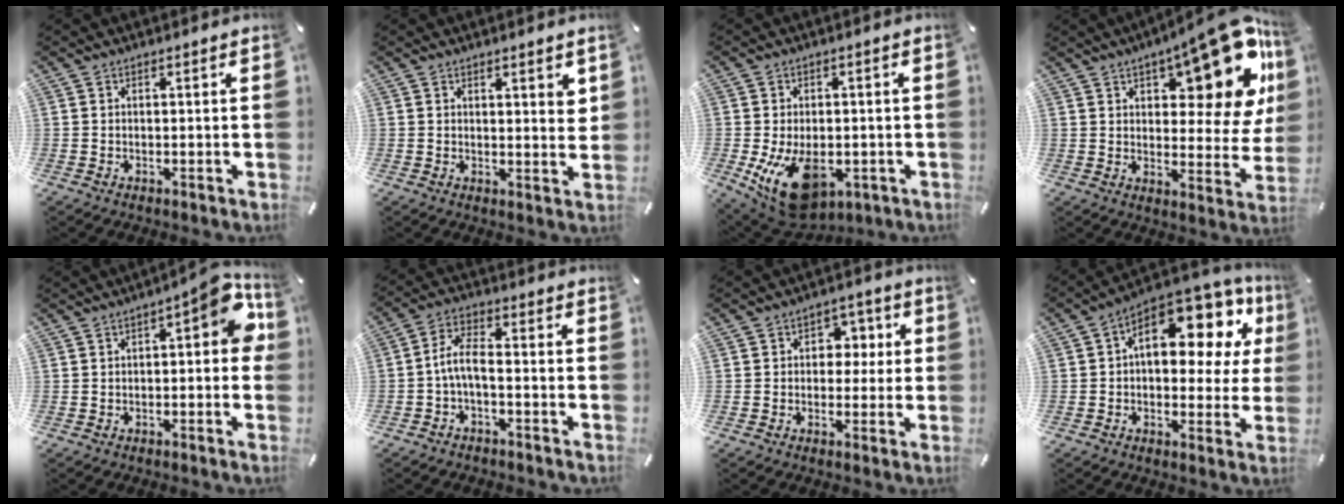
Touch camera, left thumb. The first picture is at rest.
{"total": 3.2, "force": [2.4, 1.0, 1.8], "torque": [-0.024, -0.014, 0.039]}
{"total": 13.3, "force": [-4.2, 8.0, 9.8], "torque": [-0.179, 0.007, -0.065]}
{"total": 19.9, "force": [11.5, 8.1, 14.1], "torque": [-0.176, -0.083, 0.188]}
{"total": 9.5, "force": [1.5, 3.9, 8.6], "torque": [-0.104, -0.014, 0.023]}
{"total": 6.3, "force": [-2.1, 2.9, 5.2], "torque": [-0.110, 0.015, -0.042]}
{"total": 5.3, "force": [-0.1, 4.6, 2.7], "torque": [-0.029, 0.006, -0.011]}
{"total": 16.9, "force": [6.9, 9.1, 12.5], "torque": [-0.165, -0.052, 0.116]}